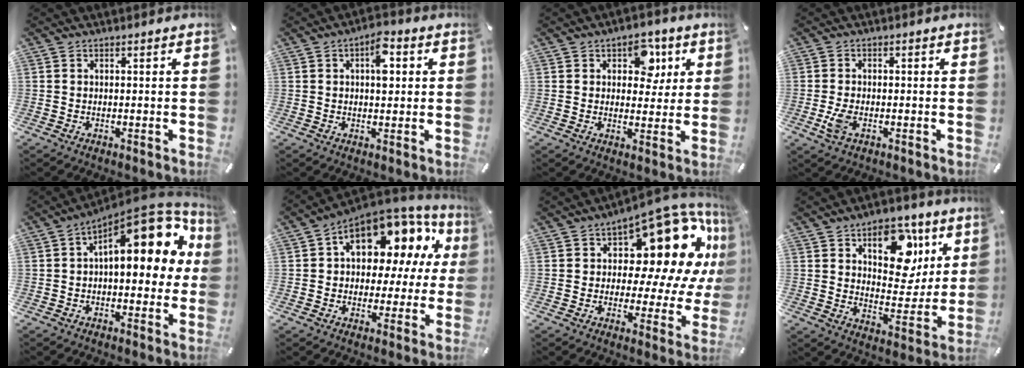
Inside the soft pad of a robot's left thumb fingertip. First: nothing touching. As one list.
[{"total": 6.4, "force": [1.6, 3.3, 5.3], "torque": [-0.059, -0.007, 0.016]}, {"total": 8.5, "force": [3.2, 6.1, 5.0], "torque": [-0.049, -0.006, 0.047]}, {"total": 4.0, "force": [-1.3, 2.2, 3.1], "torque": [-0.078, -0.004, -0.026]}, {"total": 17.1, "force": [6.2, 8.6, 13.4], "torque": [-0.167, -0.053, 0.103]}, {"total": 14.5, "force": [5.6, 9.2, 9.8], "torque": [-0.134, -0.041, 0.093]}, {"total": 18.6, "force": [9.2, 9.5, 13.1], "torque": [-0.161, -0.084, 0.151]}, {"total": 15.5, "force": [7.5, 9.8, 9.3], "torque": [-0.103, -0.040, 0.125]}]